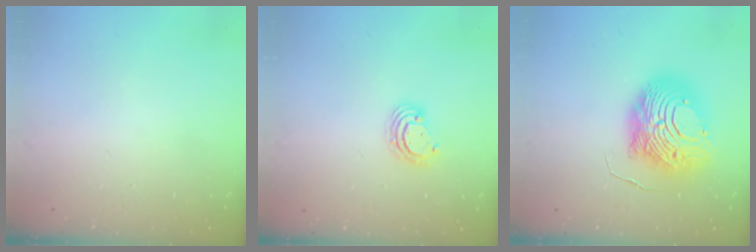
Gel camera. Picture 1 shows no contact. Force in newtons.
{"total": 3.7, "press": 3.7, "slide": 0.3}
{"total": 15.3, "press": 15.2, "slide": 1.6}